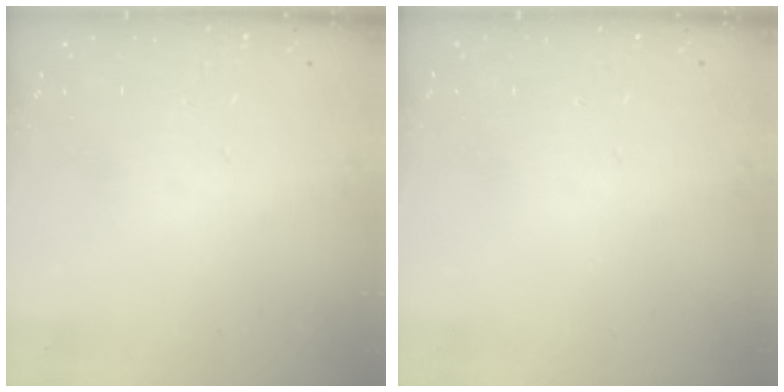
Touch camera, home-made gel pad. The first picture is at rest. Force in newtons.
{"total": 0.0}